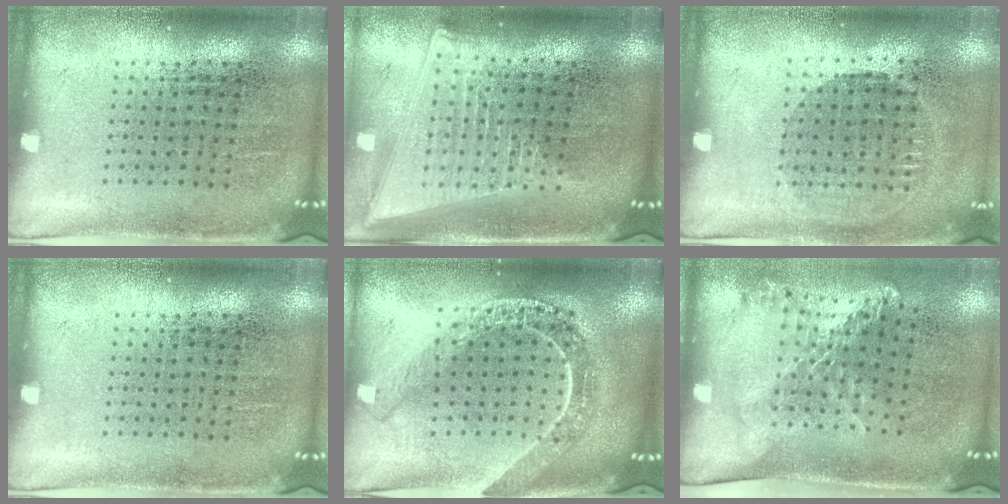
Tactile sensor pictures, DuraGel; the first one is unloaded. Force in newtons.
{"total": 2.1, "press": 1.7, "slide": 1.1}
{"total": 0.9, "press": 0.8, "slide": 0.4}
{"total": 0.0}
{"total": 2.2, "press": 1.9, "slide": 1.1}
{"total": 1.7, "press": 1.3, "slide": 1.1}